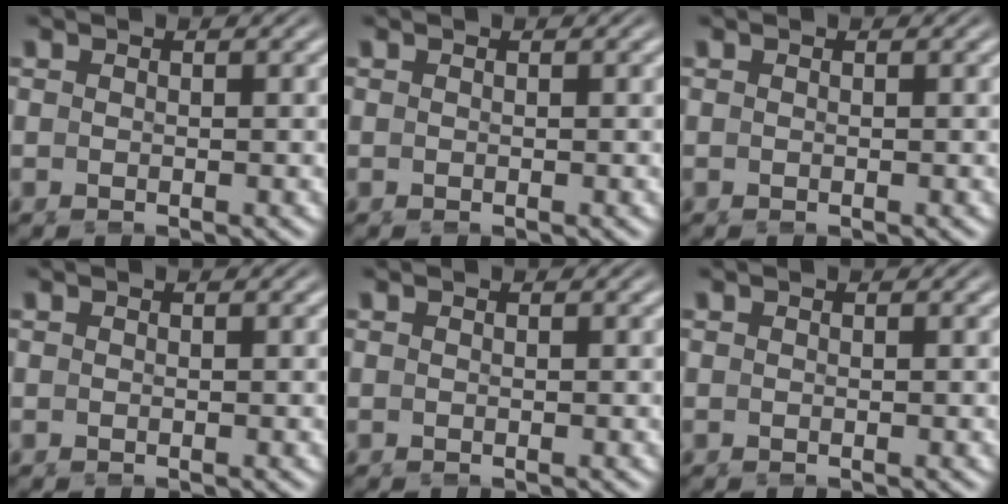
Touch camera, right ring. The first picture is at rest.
{"total": 0.0}
{"total": 0.0}
{"total": 0.0}
{"total": 0.0}
{"total": 0.0}